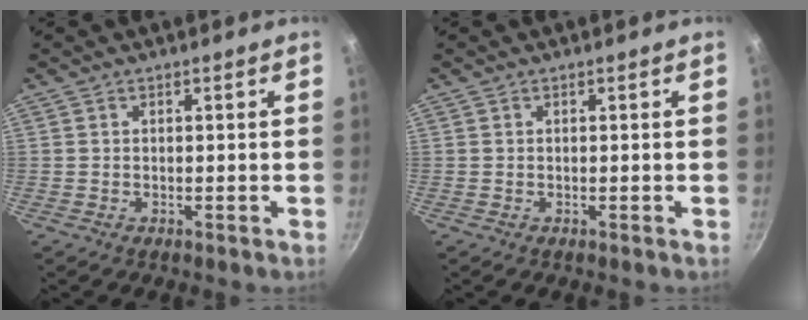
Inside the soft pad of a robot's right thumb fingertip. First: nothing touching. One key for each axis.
{"total": 0.0}